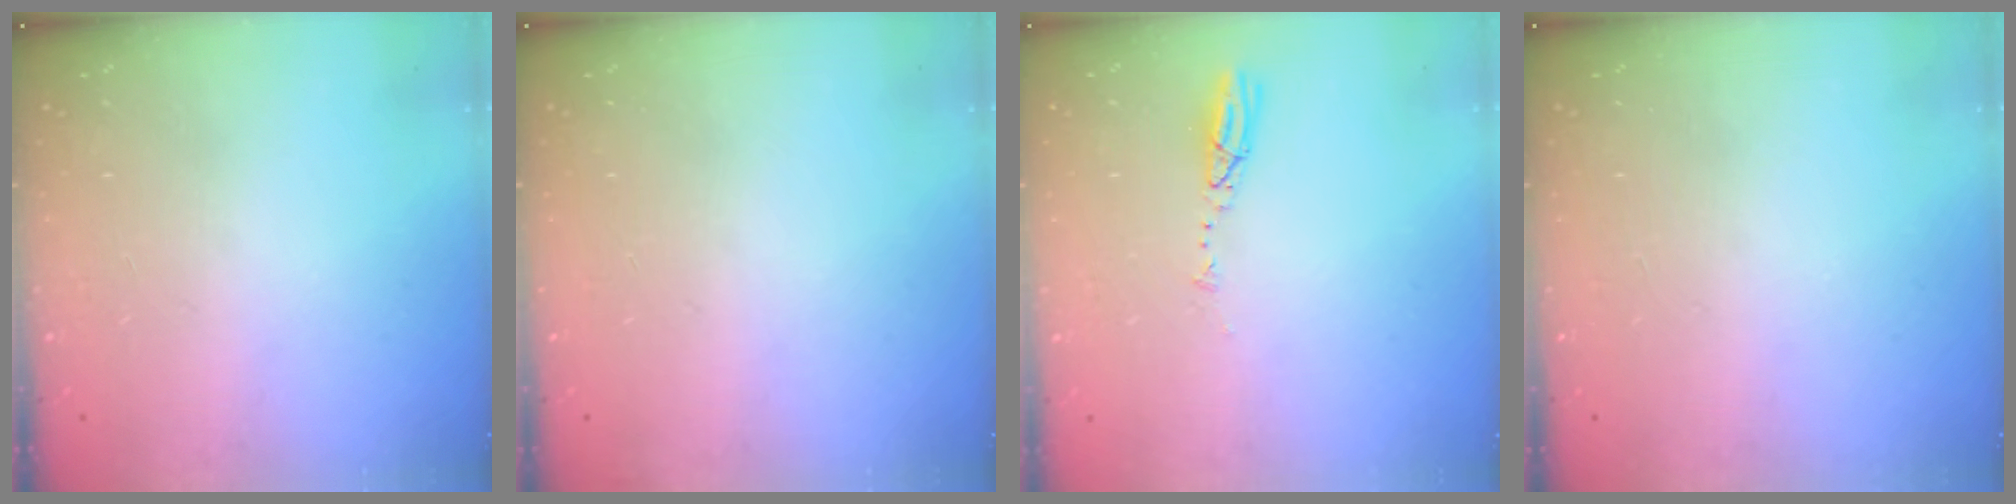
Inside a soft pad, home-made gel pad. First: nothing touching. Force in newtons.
{"total": 2.8, "press": 2.3, "slide": 1.7}
{"total": 3.4, "press": 3.4, "slide": 0.4}
{"total": 0.0}